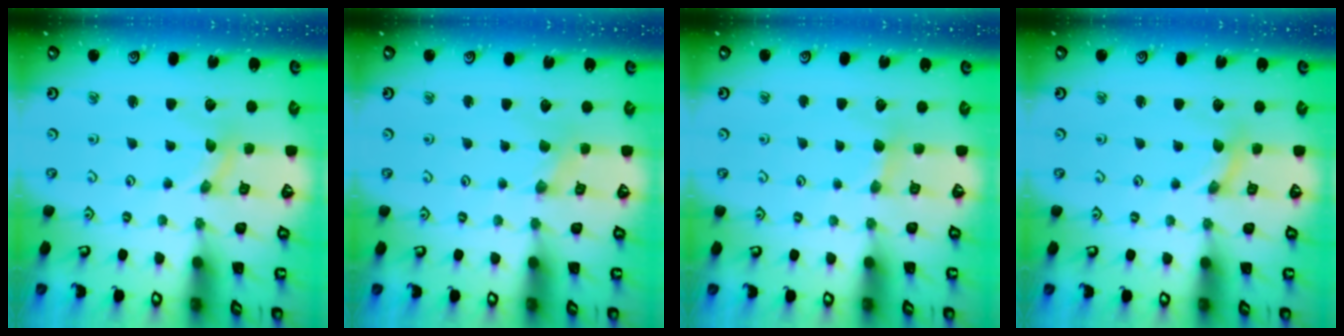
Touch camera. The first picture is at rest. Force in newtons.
{"total": 0.0}
{"total": 3.8, "press": 3.7, "slide": 0.6}
{"total": 0.0}